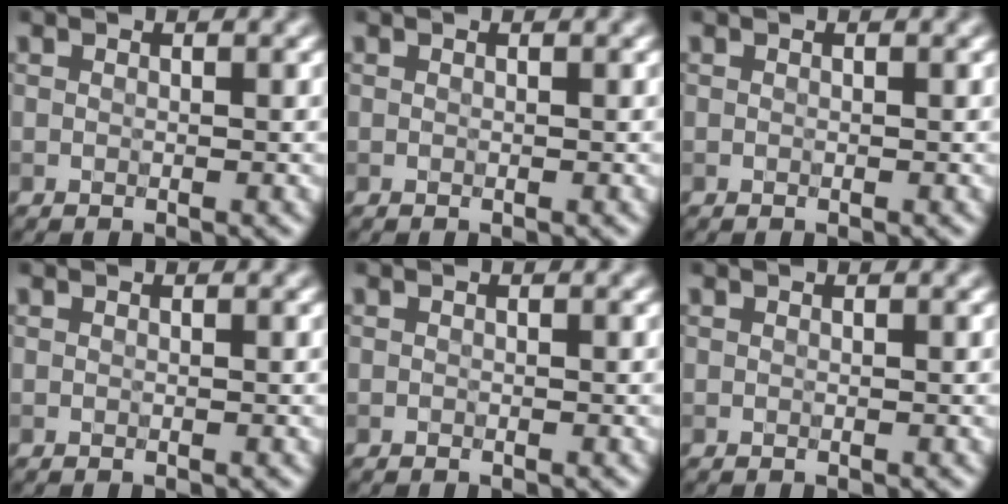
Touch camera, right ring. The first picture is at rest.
{"total": 0.0}
{"total": 0.0}
{"total": 0.0}
{"total": 0.0}
{"total": 0.0}